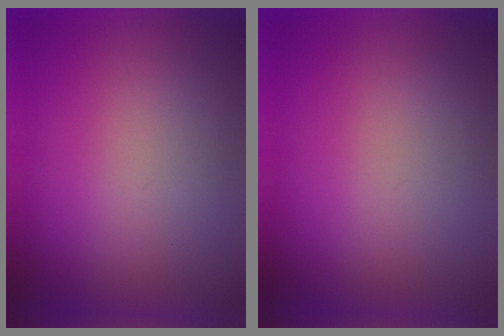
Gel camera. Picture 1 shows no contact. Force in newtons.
{"total": 0.0}